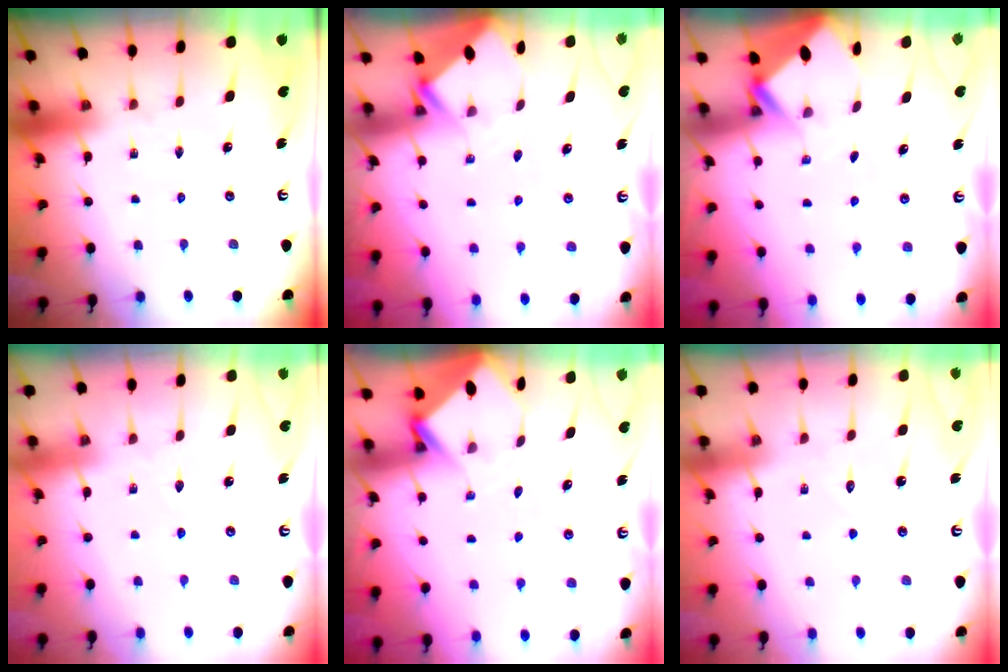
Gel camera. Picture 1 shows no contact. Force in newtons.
{"total": 2.7, "press": 2.7, "slide": 0.2}
{"total": 3.0, "press": 2.9, "slide": 0.4}
{"total": 3.3, "press": 3.3, "slide": 0.5}
{"total": 3.3, "press": 3.3, "slide": 0.3}
{"total": 6.3, "press": 6.3, "slide": 0.6}